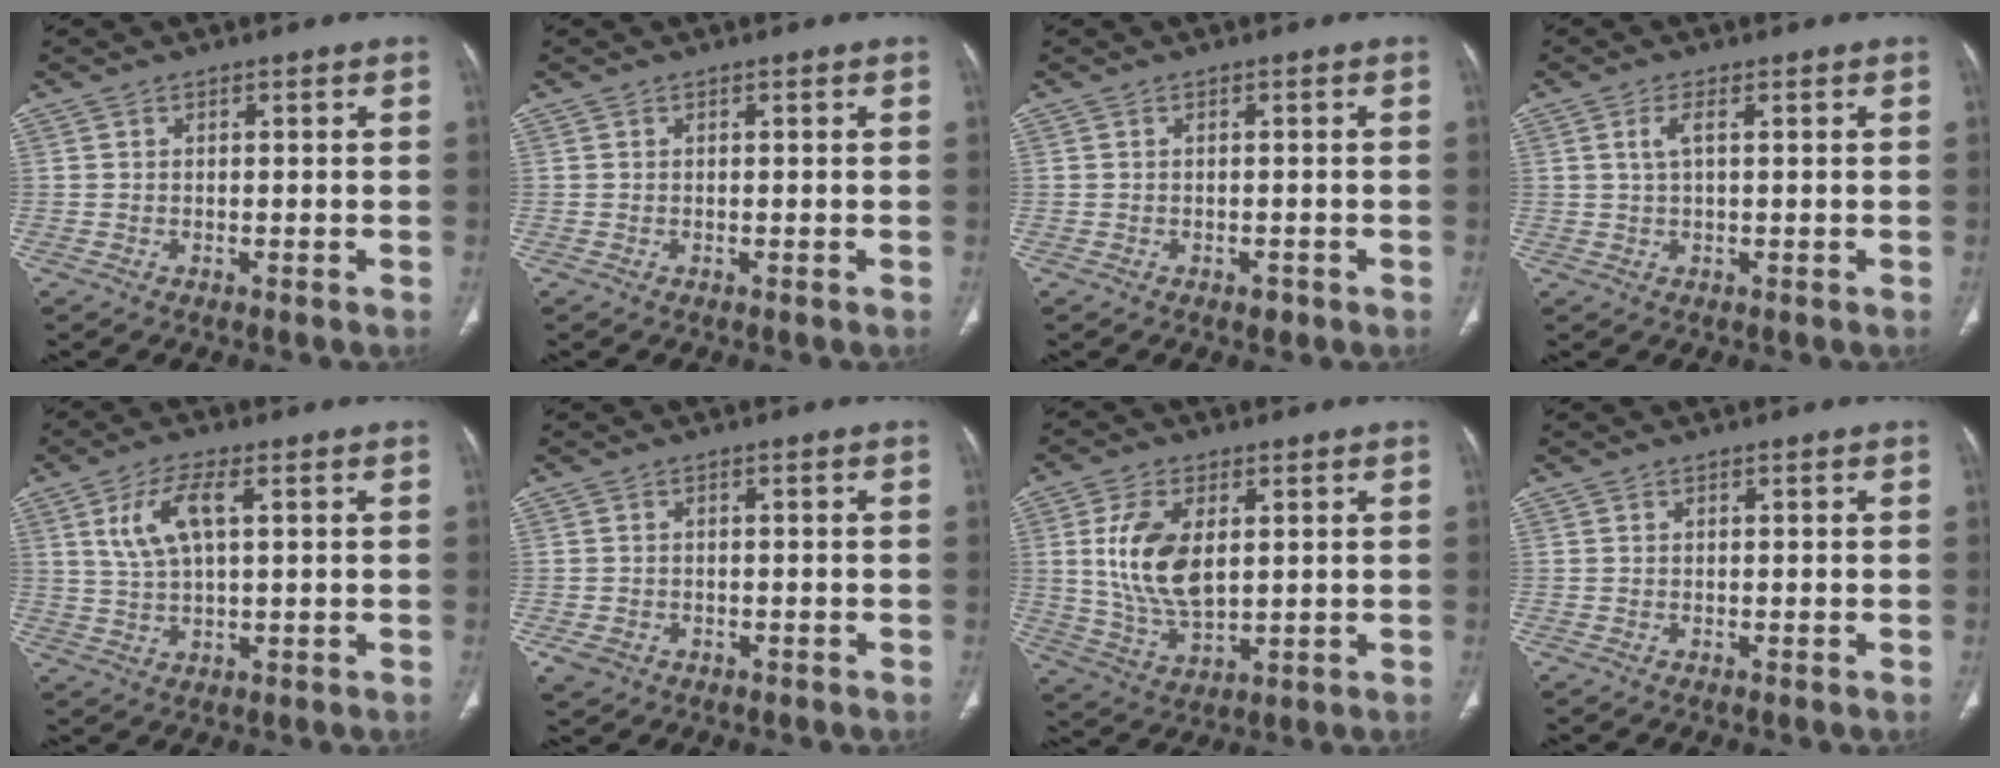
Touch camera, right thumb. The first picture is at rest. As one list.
[{"total": 0.0}, {"total": 1.1, "force": [-0.6, 0.7, 0.6], "torque": [-0.006, 0.000, -0.007]}, {"total": 2.6, "force": [0.7, 0.8, 2.3], "torque": [-0.058, 0.006, 0.018]}, {"total": 8.1, "force": [2.6, 3.2, 7.0], "torque": [-0.148, 0.003, 0.055]}, {"total": 3.2, "force": [-1.3, 2.5, 1.3], "torque": [-0.029, 0.003, -0.014]}, {"total": 12.3, "force": [2.3, 6.7, 10.0], "torque": [-0.194, -0.014, 0.053]}, {"total": 0.0}]